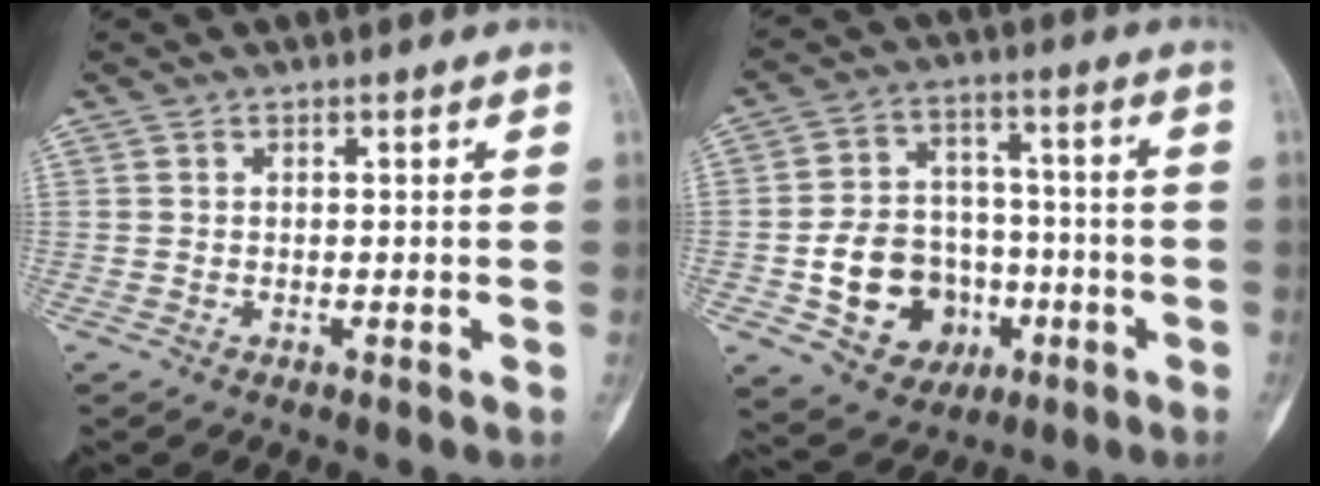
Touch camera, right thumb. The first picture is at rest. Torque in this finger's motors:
{"motor_torque": [2.00, 1.10, 0.83, -1.00, -0.01]}